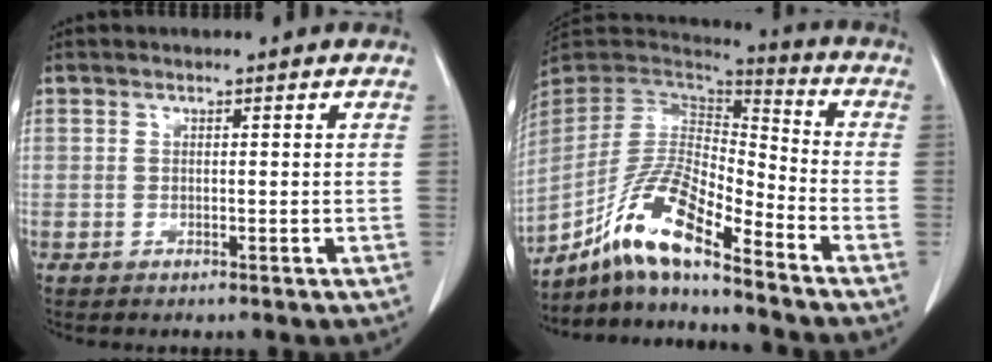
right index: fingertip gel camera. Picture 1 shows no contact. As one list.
[{"total": 14.1, "force": [-9.4, 2.4, 10.3], "torque": [-0.203, 0.008, -0.174]}]